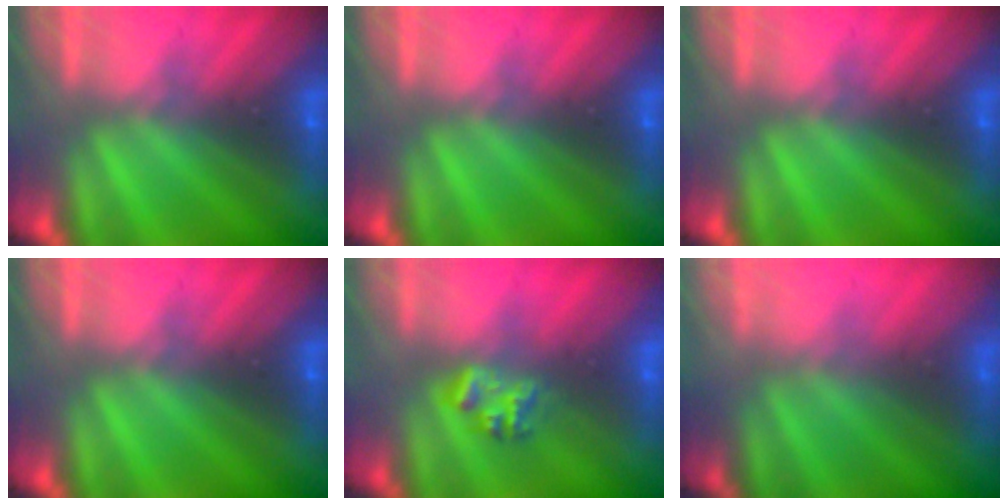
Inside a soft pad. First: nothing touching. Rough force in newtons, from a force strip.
{"total": 0.0}
{"total": 0.0}
{"total": 0.0}
{"total": 2.3}
{"total": 2.8}